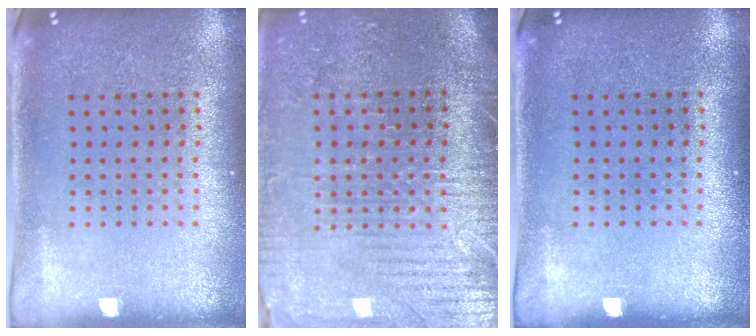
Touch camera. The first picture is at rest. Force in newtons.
{"total": 3.7, "press": 3.4, "slide": 1.4}
{"total": 0.0}